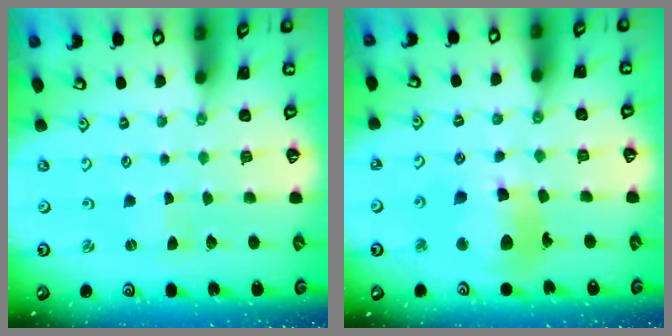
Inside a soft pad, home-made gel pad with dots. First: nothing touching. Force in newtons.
{"total": 15.4, "press": 15.3, "slide": 1.9}